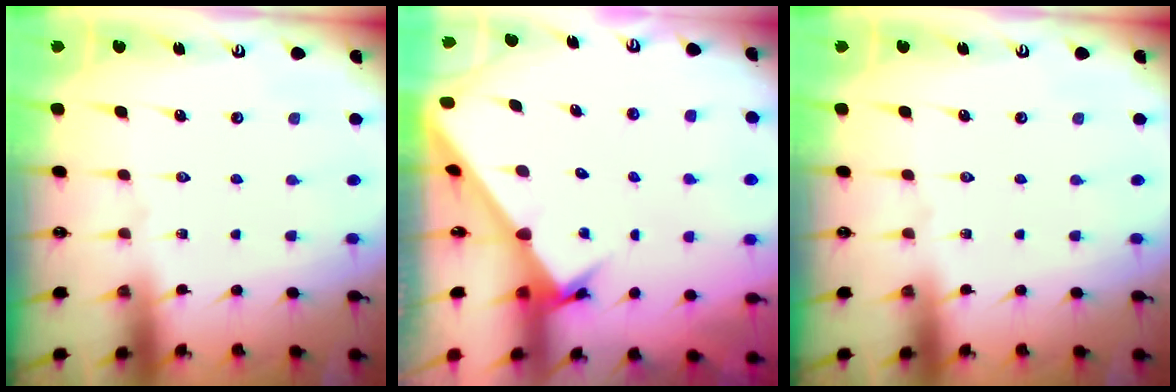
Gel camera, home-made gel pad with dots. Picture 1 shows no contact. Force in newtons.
{"total": 3.6, "press": 3.5, "slide": 0.4}
{"total": 0.0}